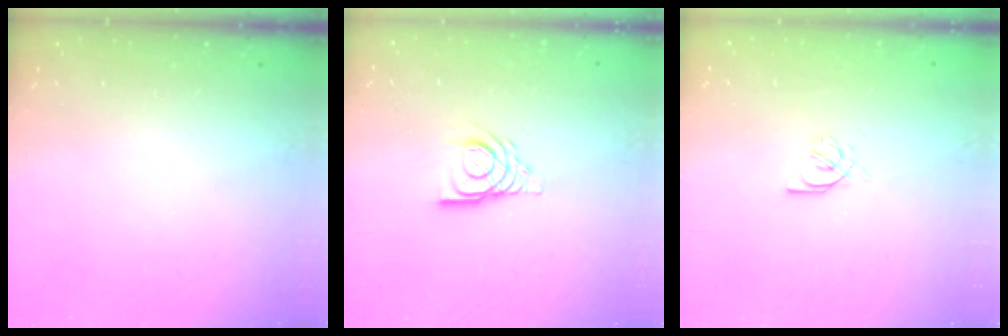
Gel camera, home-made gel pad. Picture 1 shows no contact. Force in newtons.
{"total": 9.8, "press": 9.7, "slide": 1.2}
{"total": 2.6, "press": 2.6, "slide": 0.4}